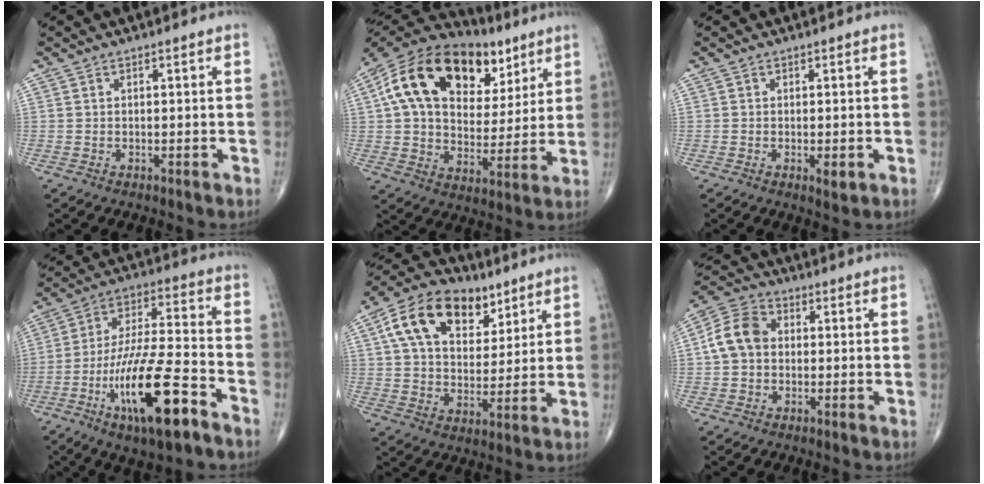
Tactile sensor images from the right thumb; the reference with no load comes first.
{"total": 25.7, "force": [10.6, 15.9, 17.2], "torque": [-0.277, 0.016, 0.175]}
{"total": 1.9, "force": [-0.6, 0.7, 1.7], "torque": [-0.026, -0.005, -0.007]}
{"total": 19.5, "force": [-9.3, 5.2, 16.3], "torque": [-0.312, 0.046, -0.156]}
{"total": 17.5, "force": [8.1, 11.0, 10.9], "torque": [-0.159, -0.010, 0.139]}
{"total": 8.6, "force": [0.4, 6.7, 5.3], "torque": [-0.095, 0.026, -0.004]}